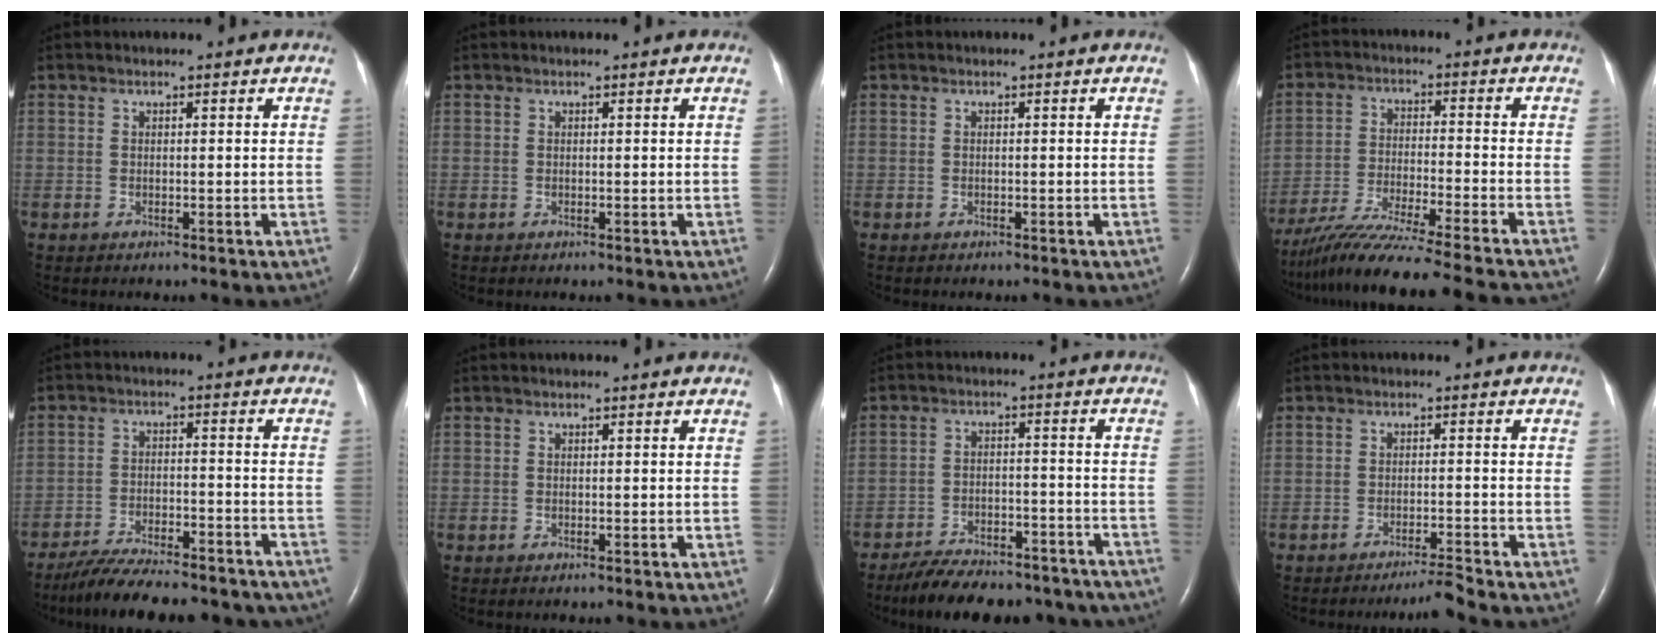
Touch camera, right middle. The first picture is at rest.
{"total": 0.0}
{"total": 0.0}
{"total": 19.3, "force": [-17.0, -1.8, 9.0], "torque": [-0.162, -0.055, -0.276]}
{"total": 18.1, "force": [-15.9, 3.8, 7.7], "torque": [-0.129, -0.004, -0.228]}
{"total": 0.0}
{"total": 18.3, "force": [-15.9, 5.7, 7.0], "torque": [-0.114, 0.005, -0.216]}
{"total": 3.1, "force": [-2.8, -1.1, 0.8], "torque": [-0.015, -0.014, -0.048]}